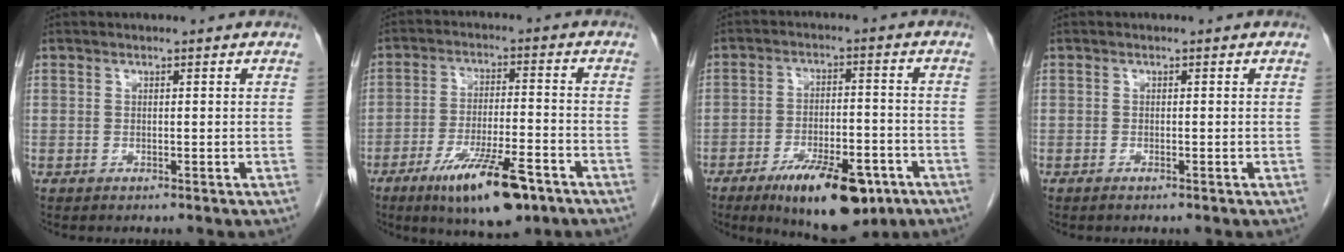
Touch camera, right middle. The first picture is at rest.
{"total": 12.4, "force": [-7.6, 2.6, 9.5], "torque": [-0.168, -0.017, -0.119]}
{"total": 13.4, "force": [-8.1, 4.6, 9.6], "torque": [-0.149, -0.009, -0.121]}
{"total": 0.6, "force": [-0.5, 0.1, 0.4], "torque": [-0.010, 0.000, -0.008]}